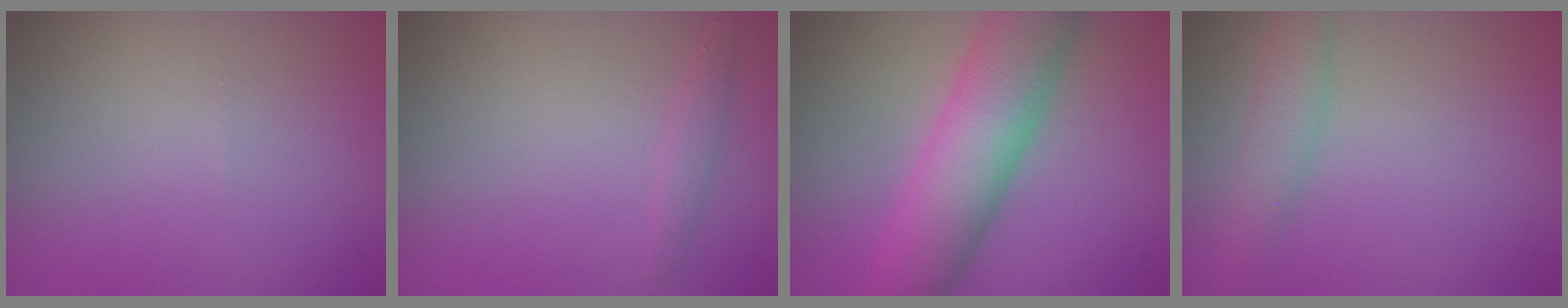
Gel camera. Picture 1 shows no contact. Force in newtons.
{"total": 1.1, "press": 1.1, "slide": 0.0}
{"total": 9.9, "press": 9.9, "slide": 0.1}
{"total": 2.9, "press": 2.9, "slide": 0.1}